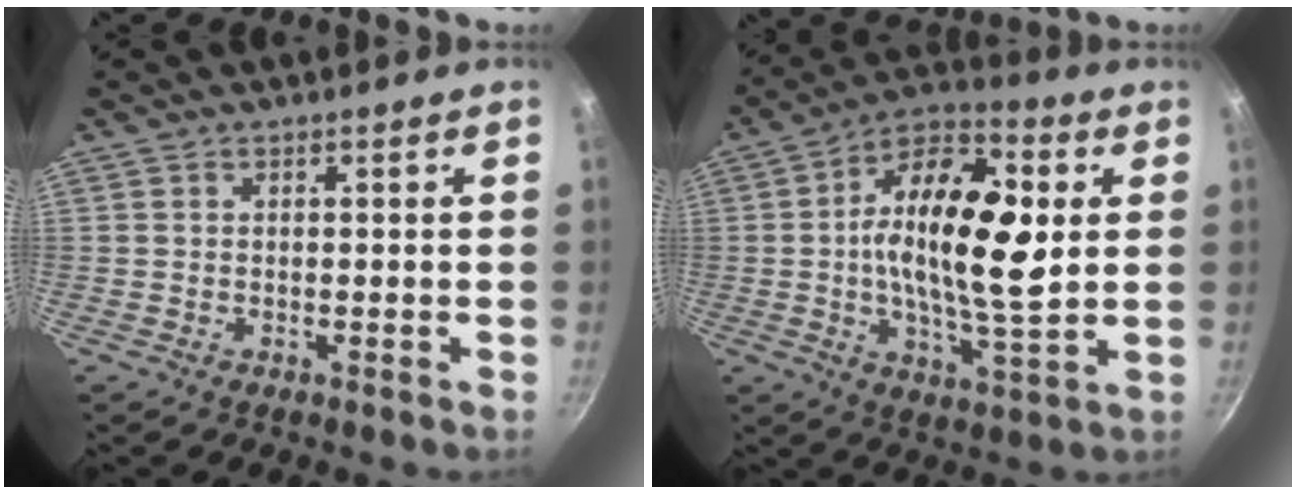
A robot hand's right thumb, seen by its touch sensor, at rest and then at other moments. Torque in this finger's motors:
{"motor_torque": [0.27, 0.52, 0.87, 0.33, 0.18]}